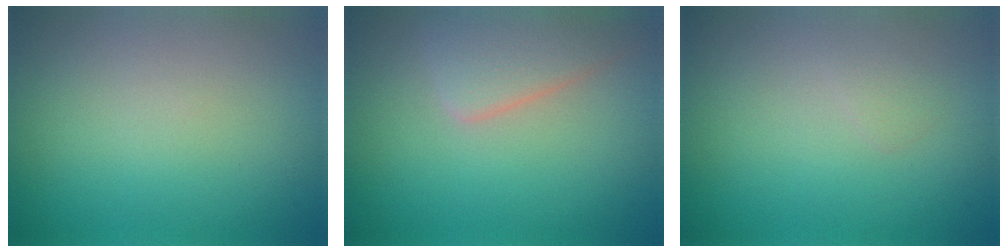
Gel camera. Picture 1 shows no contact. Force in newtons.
{"total": 3.8, "press": 3.8, "slide": 0.2}
{"total": 0.7, "press": 0.7, "slide": 0.0}